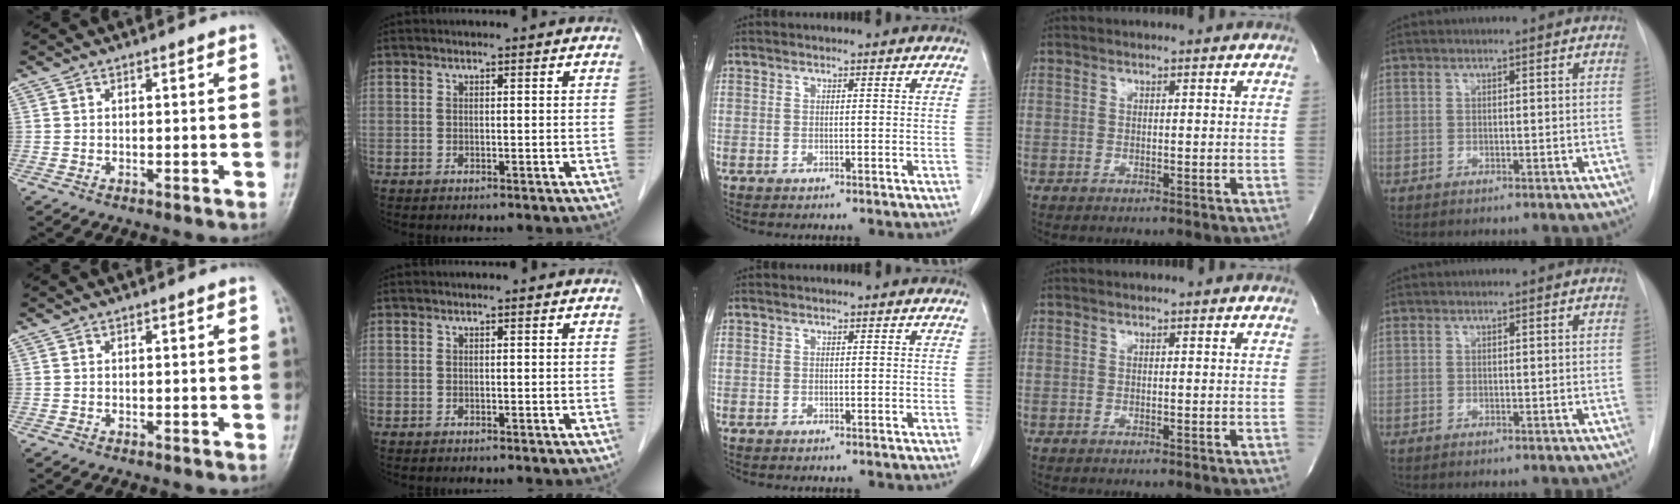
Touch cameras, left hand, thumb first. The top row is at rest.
{}